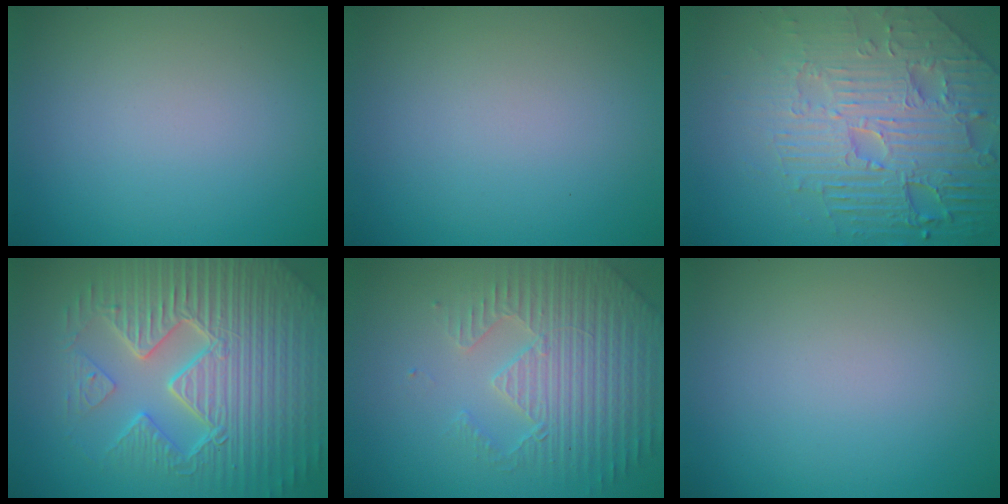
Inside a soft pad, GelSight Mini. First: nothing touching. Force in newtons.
{"total": 0.0}
{"total": 8.6, "press": 6.3, "slide": 5.9}
{"total": 9.8, "press": 6.9, "slide": 7.0}
{"total": 4.5, "press": 4.5, "slide": 0.8}
{"total": 0.0}